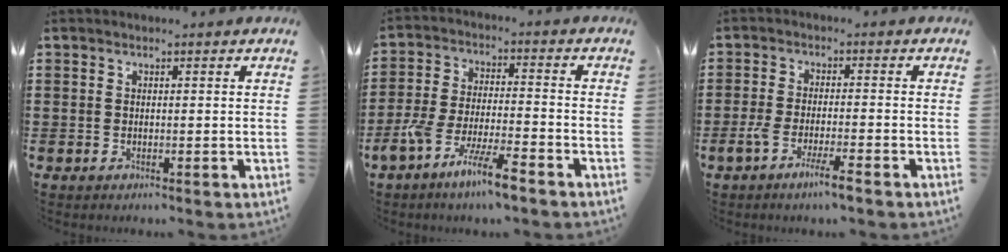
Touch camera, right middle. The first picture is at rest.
{"total": 8.7, "force": [-6.5, 0.8, 5.8], "torque": [-0.123, -0.006, -0.124]}
{"total": 4.8, "force": [-2.8, 0.6, 3.8], "torque": [-0.082, -0.009, -0.053]}